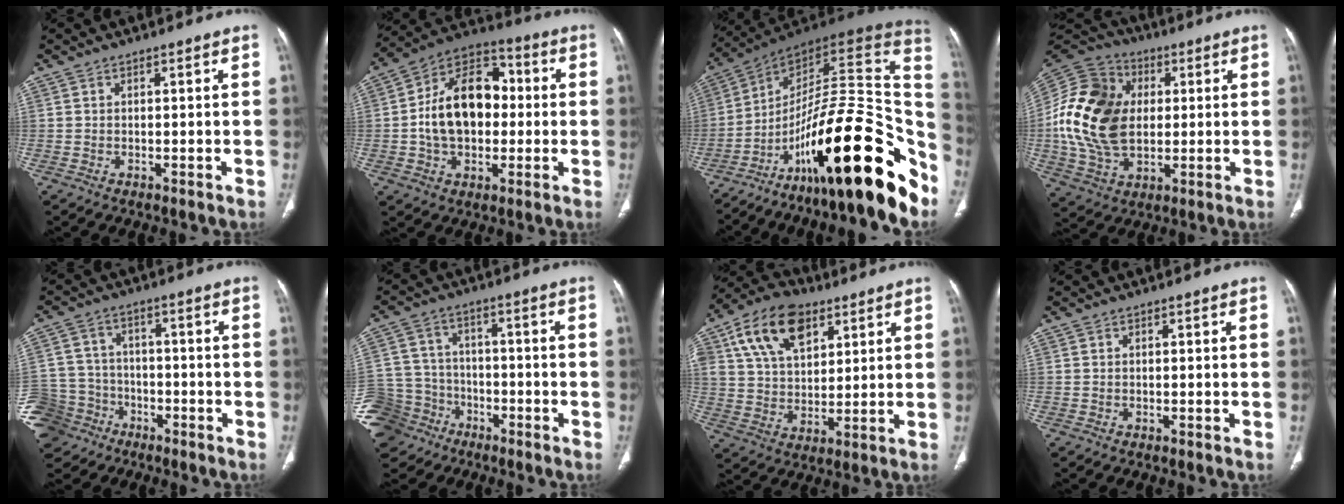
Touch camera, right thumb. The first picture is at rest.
{"total": 17.4, "force": [0.1, 11.8, 12.8], "torque": [-0.185, 0.032, -0.005]}
{"total": 32.5, "force": [-14.8, 9.6, 27.3], "torque": [-0.313, 0.083, -0.228]}
{"total": 21.5, "force": [1.5, 15.2, 15.1], "torque": [-0.295, 0.008, 0.031]}
{"total": 13.3, "force": [-7.6, 10.3, 3.5], "torque": [-0.086, 0.040, -0.131]}
{"total": 14.8, "force": [-8.8, 11.2, 4.2], "torque": [-0.100, 0.045, -0.152]}
{"total": 15.8, "force": [7.4, 9.6, 10.2], "torque": [-0.159, -0.010, 0.133]}
{"total": 0.0}